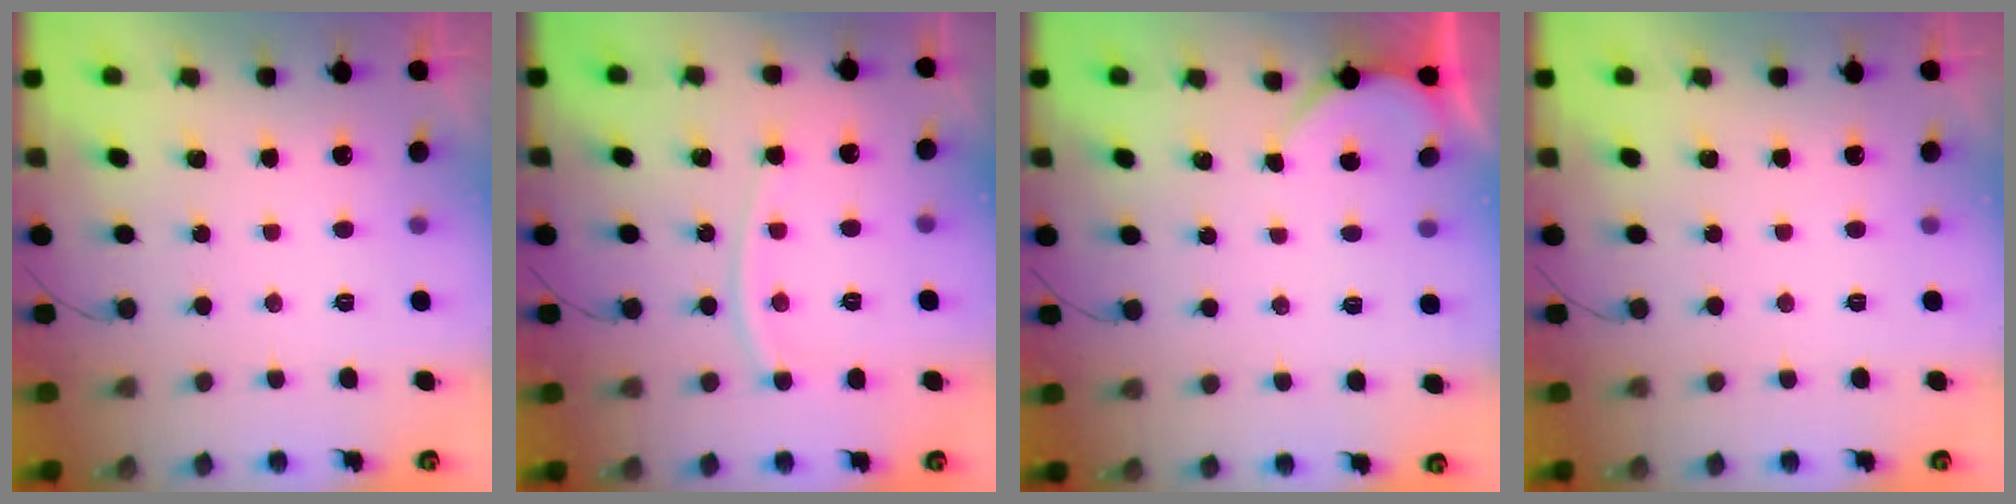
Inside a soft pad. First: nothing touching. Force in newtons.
{"total": 8.2, "press": 8.1, "slide": 1.1}
{"total": 1.8, "press": 1.8, "slide": 0.2}
{"total": 0.0}